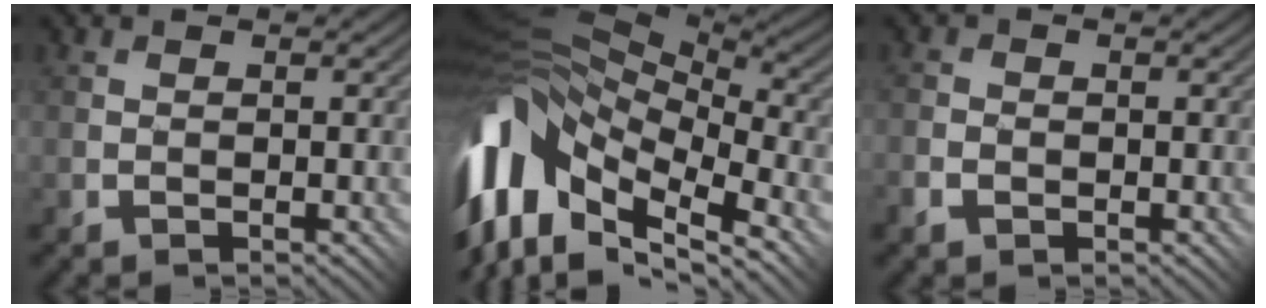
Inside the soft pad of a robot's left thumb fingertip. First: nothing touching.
{"total": 16.4, "force": [-6.4, 9.5, 11.8], "torque": [-0.261, -0.023, -0.107]}
{"total": 2.1, "force": [-1.0, 1.6, 0.8], "torque": [-0.014, -0.003, -0.024]}